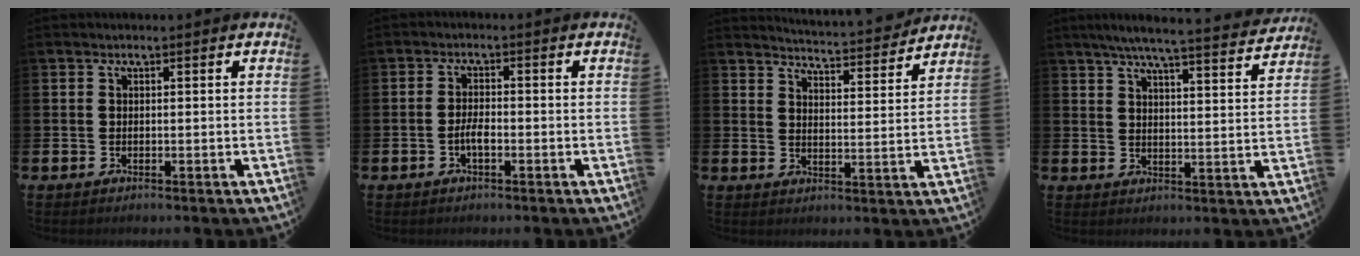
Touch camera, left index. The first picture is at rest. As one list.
[{"total": 2.4, "force": [-0.9, 0.9, 2.1], "torque": [-0.035, 0.003, -0.018]}, {"total": 4.8, "force": [4.8, -0.2, 0.3], "torque": [-0.019, -0.042, 0.081]}, {"total": 6.5, "force": [6.0, 0.0, 2.4], "torque": [-0.054, -0.039, 0.101]}]